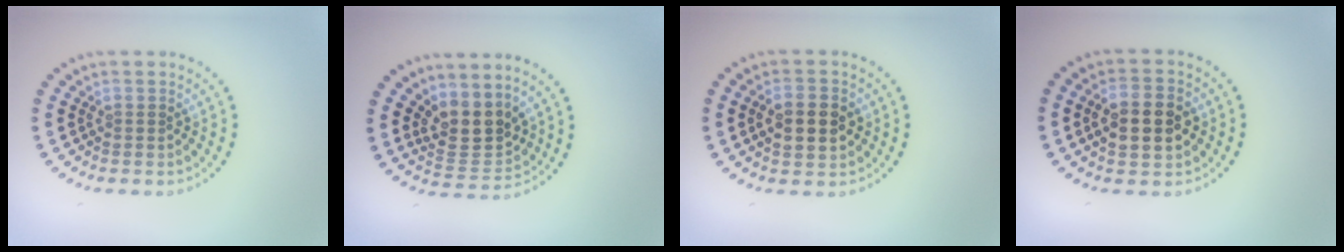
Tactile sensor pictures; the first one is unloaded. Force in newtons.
{"total": 3.9, "press": 3.3, "slide": 2.1}
{"total": 4.4, "press": 4.4, "slide": 0.2}
{"total": 4.3, "press": 4.3, "slide": 0.3}